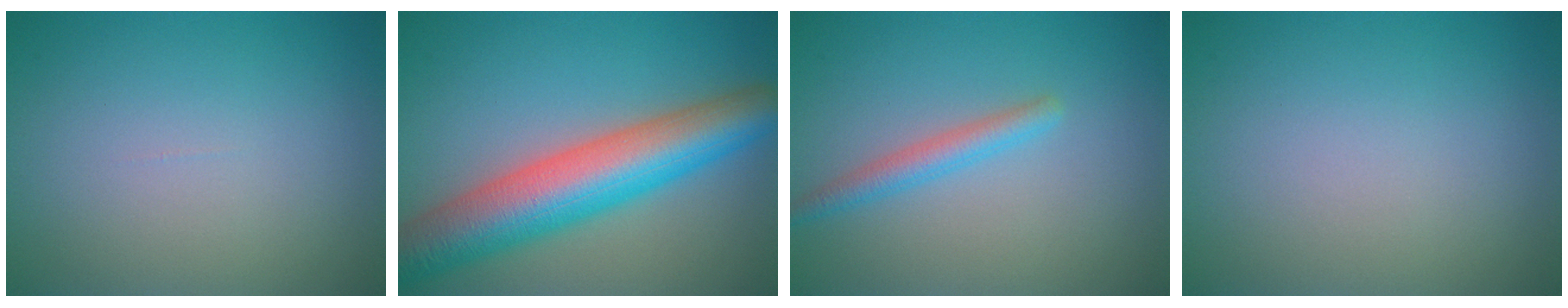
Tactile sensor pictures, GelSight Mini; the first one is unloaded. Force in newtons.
{"total": 10.0, "press": 10.0, "slide": 0.3}
{"total": 2.1, "press": 2.1, "slide": 0.1}
{"total": 0.0}